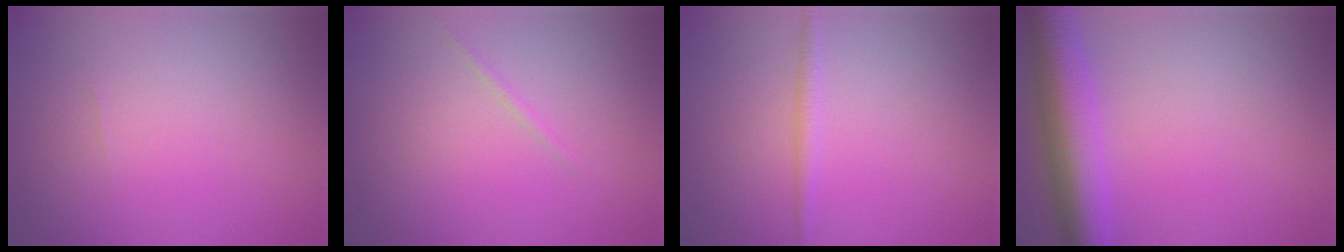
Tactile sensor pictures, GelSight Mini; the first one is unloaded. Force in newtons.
{"total": 0.6, "press": 0.6, "slide": 0.0}
{"total": 1.1, "press": 1.1, "slide": 0.0}
{"total": 6.6, "press": 6.6, "slide": 0.1}